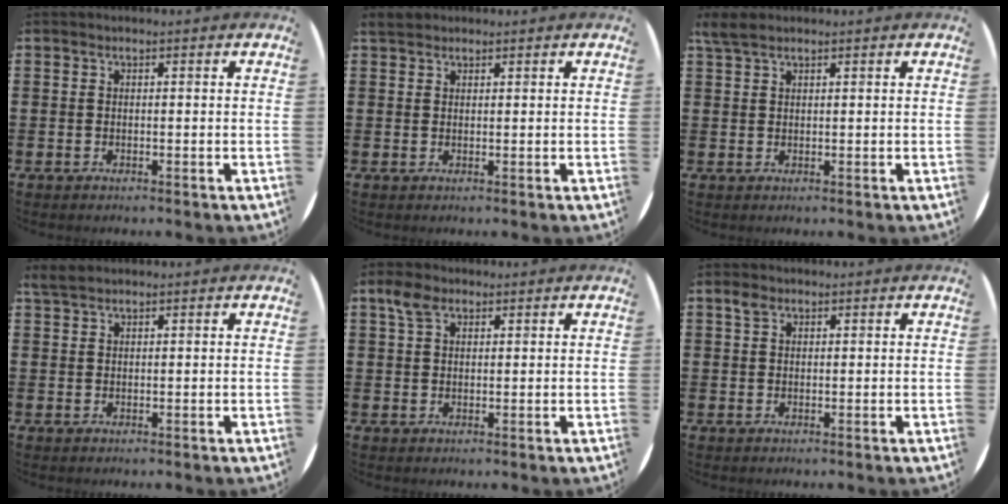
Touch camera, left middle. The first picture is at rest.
{"total": 1.7, "force": [1.5, 0.7, 0.3], "torque": [-0.002, 0.001, 0.028]}
{"total": 2.3, "force": [1.9, 0.7, 1.2], "torque": [-0.019, 0.001, 0.033]}
{"total": 1.6, "force": [1.5, 0.3, 0.4], "torque": [-0.012, 0.004, 0.028]}
{"total": 3.0, "force": [2.0, 1.7, 1.4], "torque": [-0.024, 0.003, 0.037]}
{"total": 1.5, "force": [1.0, 1.0, 0.6], "torque": [0.001, -0.001, 0.015]}